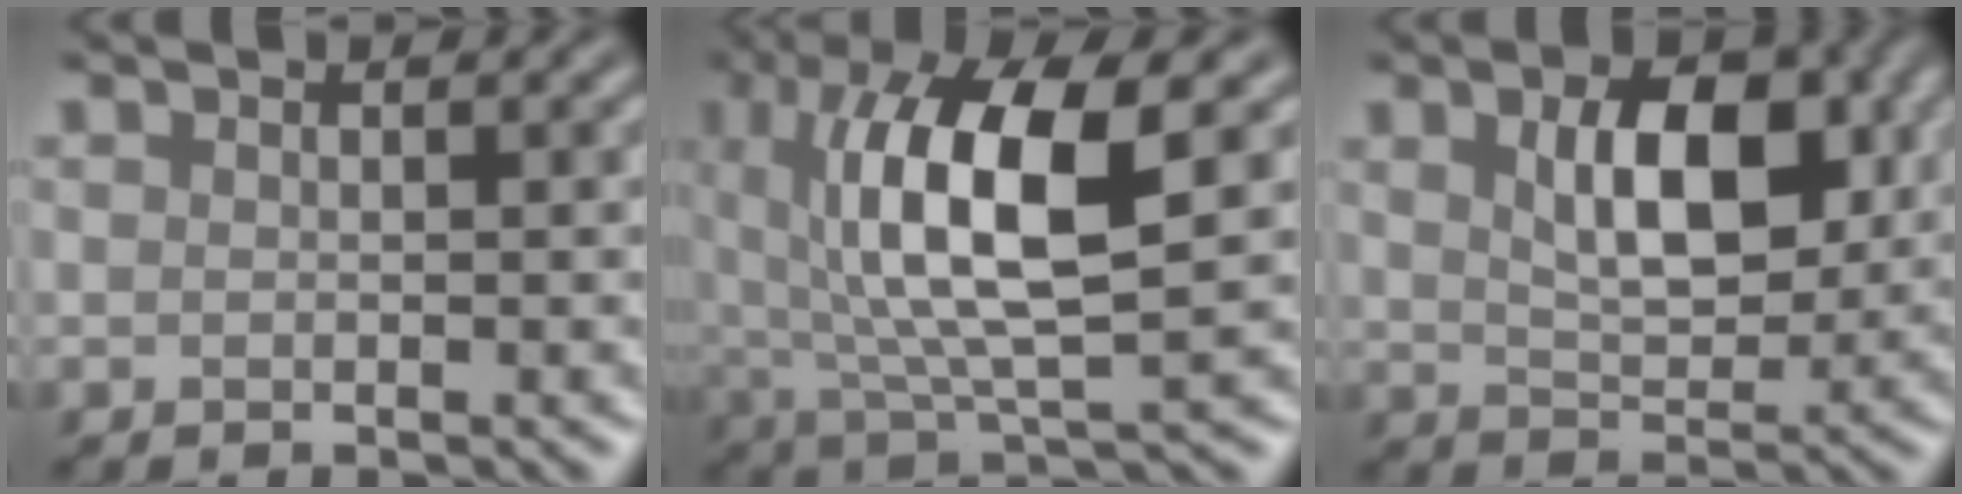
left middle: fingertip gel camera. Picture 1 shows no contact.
{"total": 7.3, "force": [0.5, 1.3, 7.2], "torque": [-0.161, -0.025, 0.055]}
{"total": 3.3, "force": [0.7, 1.0, 3.0], "torque": [-0.077, -0.024, 0.051]}